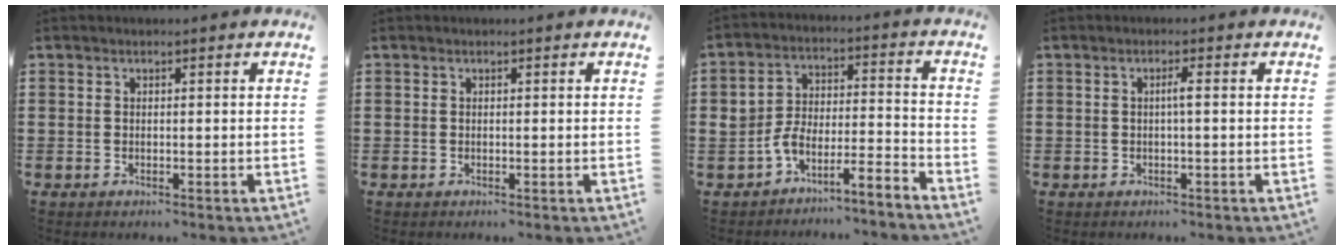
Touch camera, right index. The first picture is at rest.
{"total": 0.0}
{"total": 5.6, "force": [-5.4, 0.5, 1.7], "torque": [-0.035, 0.002, -0.109]}
{"total": 1.5, "force": [-0.1, -0.1, 1.4], "torque": [-0.028, -0.001, -0.005]}